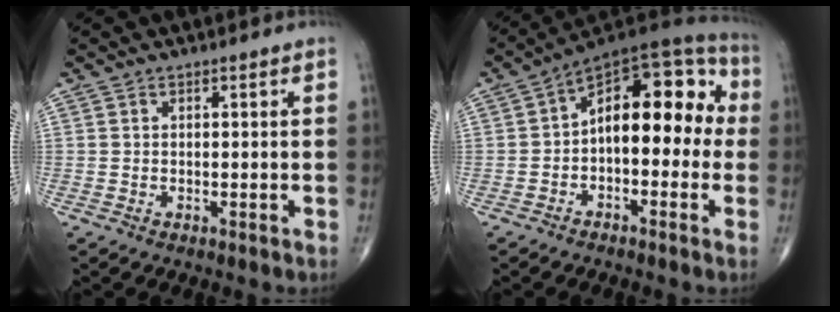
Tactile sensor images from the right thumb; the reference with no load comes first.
{"total": 16.3, "force": [0.0, 8.8, 13.7], "torque": [-0.153, 0.053, -0.014]}